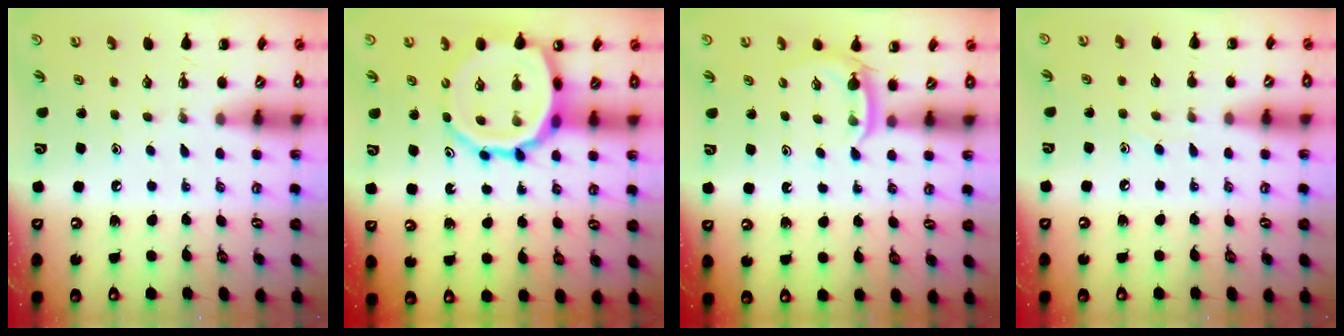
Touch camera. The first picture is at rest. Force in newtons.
{"total": 16.3, "press": 15.8, "slide": 4.0}
{"total": 3.2, "press": 3.0, "slide": 1.1}
{"total": 2.5, "press": 2.3, "slide": 0.9}